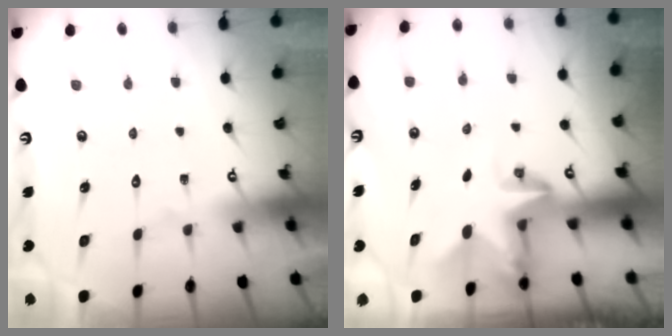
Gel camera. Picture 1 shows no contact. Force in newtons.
{"total": 2.9, "press": 2.9, "slide": 0.2}